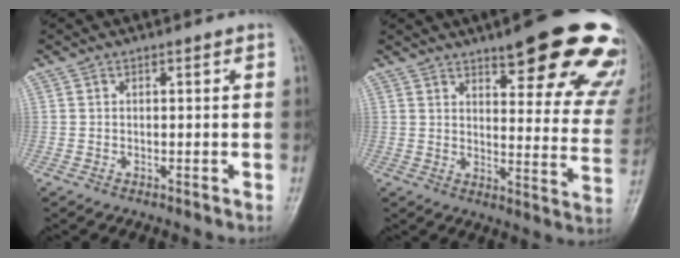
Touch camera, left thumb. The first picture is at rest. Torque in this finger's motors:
{"motor_torque": [1.63, 1.63, 1.45, -1.32, 0.07]}